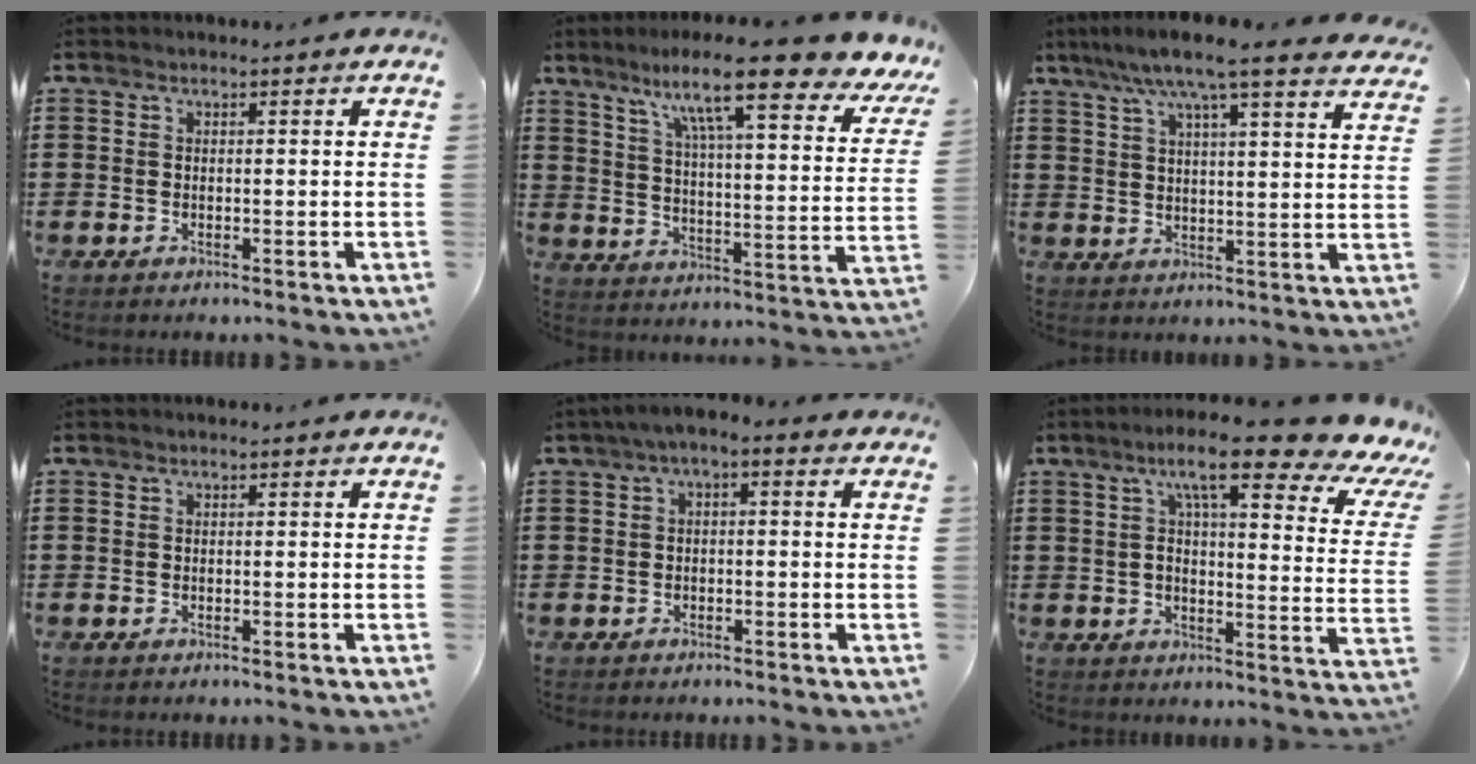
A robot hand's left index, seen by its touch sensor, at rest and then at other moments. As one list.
[{"total": 14.3, "force": [10.3, 1.3, 9.8], "torque": [-0.180, -0.066, 0.158]}, {"total": 8.3, "force": [6.7, 0.1, 5.0], "torque": [-0.110, -0.025, 0.113]}, {"total": 0.0}, {"total": 2.1, "force": [-1.5, 0.5, 1.3], "torque": [-0.023, 0.001, -0.033]}, {"total": 11.6, "force": [7.8, 1.2, 8.5], "torque": [-0.150, -0.038, 0.120]}]